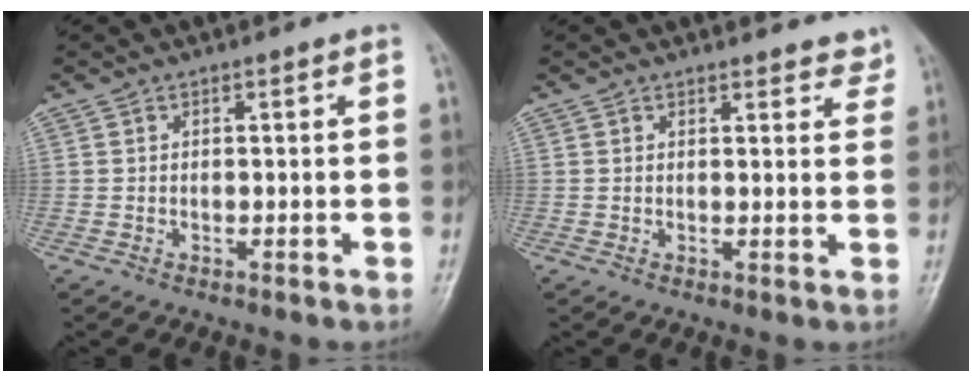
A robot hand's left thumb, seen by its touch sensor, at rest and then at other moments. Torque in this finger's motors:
{"motor_torque": [-0.43, 0.24, -0.40, 0.08, 0.01]}